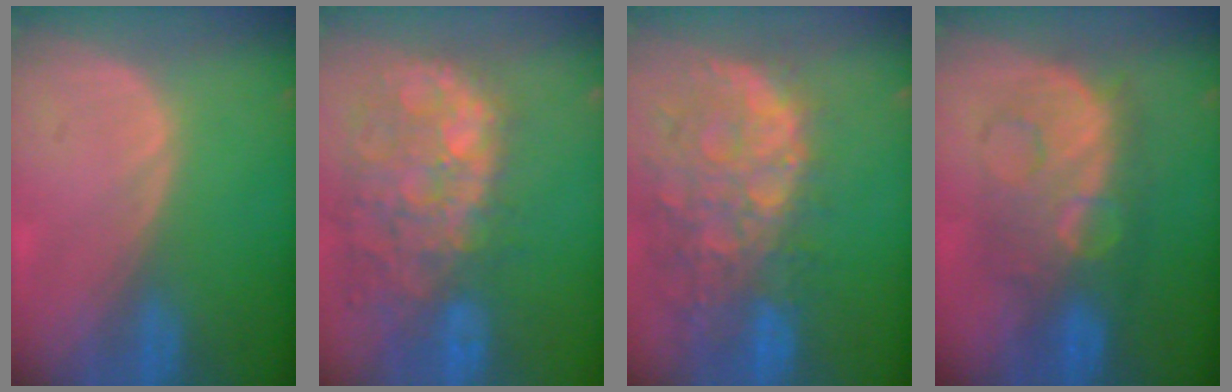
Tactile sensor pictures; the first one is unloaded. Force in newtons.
{"total": 14.1, "press": 11.6, "slide": 8.0}
{"total": 14.0, "press": 11.3, "slide": 8.2}
{"total": 9.1, "press": 9.0, "slide": 0.3}